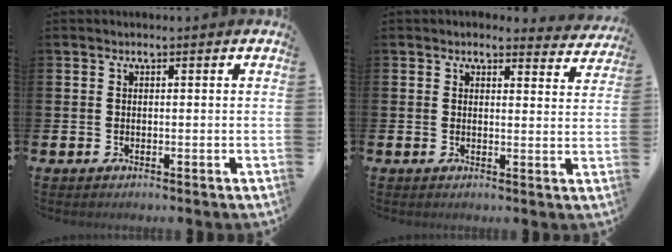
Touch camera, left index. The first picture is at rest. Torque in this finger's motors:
{"motor_torque": [1.09, -1.05, 0.43, 0.06]}